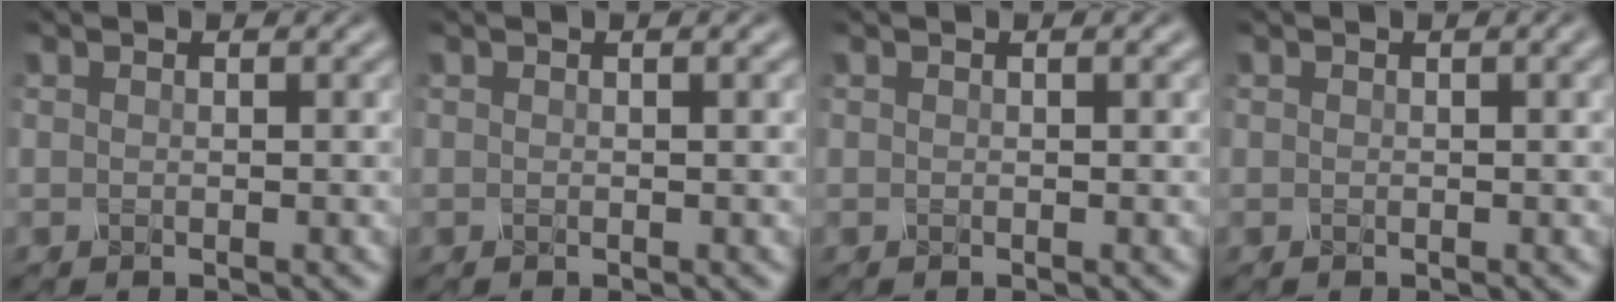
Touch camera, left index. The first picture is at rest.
{"total": 1.3, "force": [0.4, 0.7, 1.0], "torque": [-0.005, 0.011, -0.009]}
{"total": 1.0, "force": [0.4, 0.5, 0.7], "torque": [-0.003, 0.008, -0.007]}
{"total": 1.8, "force": [0.6, 0.8, 1.5], "torque": [-0.007, 0.015, -0.002]}